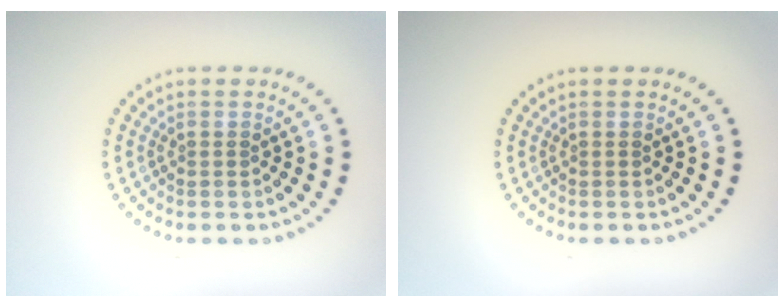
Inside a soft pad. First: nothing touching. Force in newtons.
{"total": 0.0}